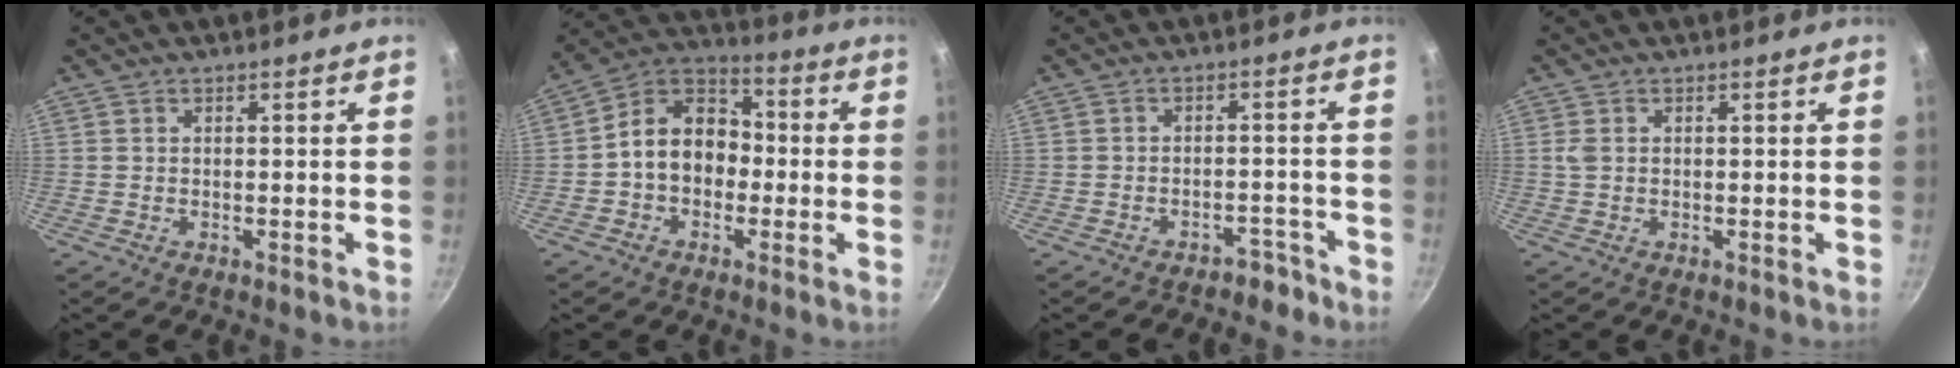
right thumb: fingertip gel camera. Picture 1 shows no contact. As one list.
[{"total": 11.9, "force": [-1.4, 9.2, 7.5], "torque": [-0.077, 0.043, -0.045]}, {"total": 3.7, "force": [-2.9, 2.1, 0.8], "torque": [0.020, 0.046, -0.024]}, {"total": 1.5, "force": [0.2, 1.0, 1.0], "torque": [-0.022, 0.002, 0.005]}]